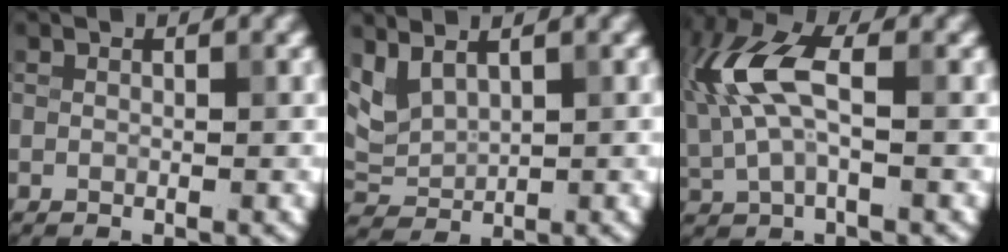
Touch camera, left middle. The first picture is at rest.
{"total": 2.8, "force": [1.9, 1.3, 1.6], "torque": [-0.045, 0.001, 0.046]}
{"total": 7.0, "force": [1.1, 3.3, 6.0], "torque": [-0.144, 0.013, 0.012]}